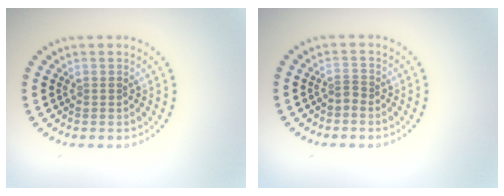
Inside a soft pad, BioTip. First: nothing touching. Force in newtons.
{"total": 0.6, "press": 0.3, "slide": 0.5}